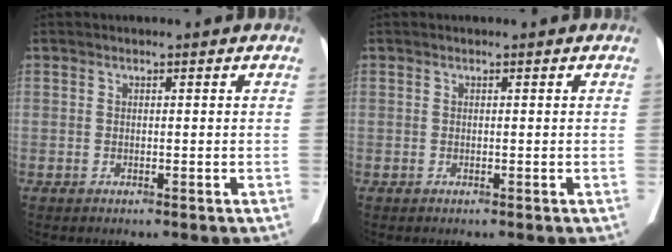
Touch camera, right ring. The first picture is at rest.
{"total": 0.0}